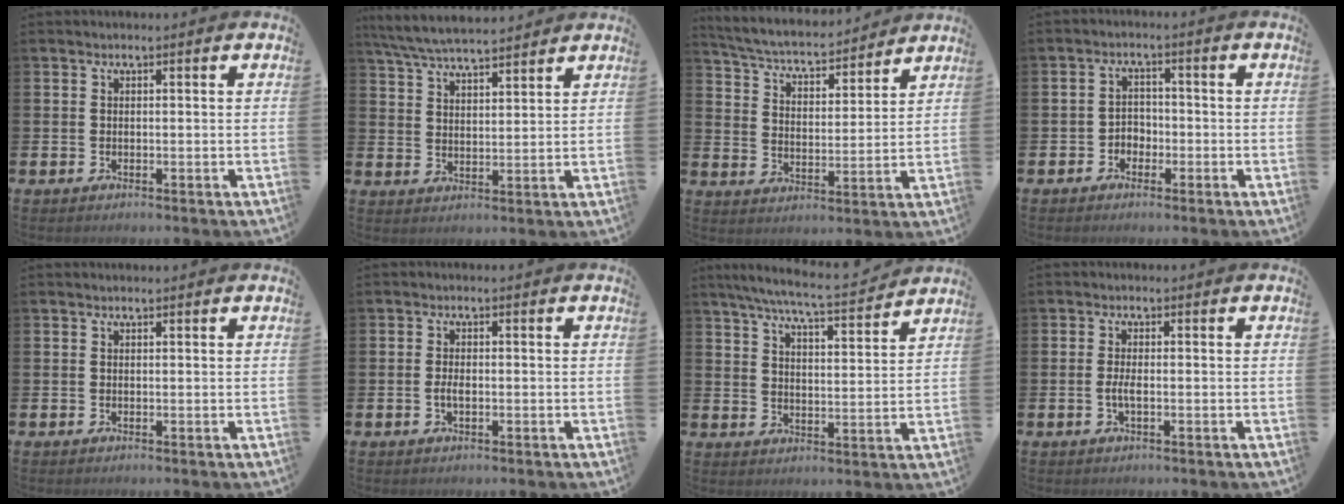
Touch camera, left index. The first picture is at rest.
{"total": 6.4, "force": [6.1, 0.8, 1.6], "torque": [-0.053, -0.024, 0.112]}
{"total": 5.5, "force": [5.2, 1.1, 1.3], "torque": [-0.053, -0.042, 0.085]}
{"total": 2.5, "force": [-1.6, 1.8, 0.6], "torque": [-0.015, 0.007, -0.037]}
{"total": 0.0}
{"total": 1.8, "force": [-0.3, 0.8, 1.5], "torque": [-0.027, 0.001, -0.007]}
{"total": 7.2, "force": [6.7, 0.1, 2.6], "torque": [-0.067, -0.044, 0.115]}
{"total": 1.8, "force": [-0.4, 0.5, 1.7], "torque": [-0.037, 0.004, -0.007]}